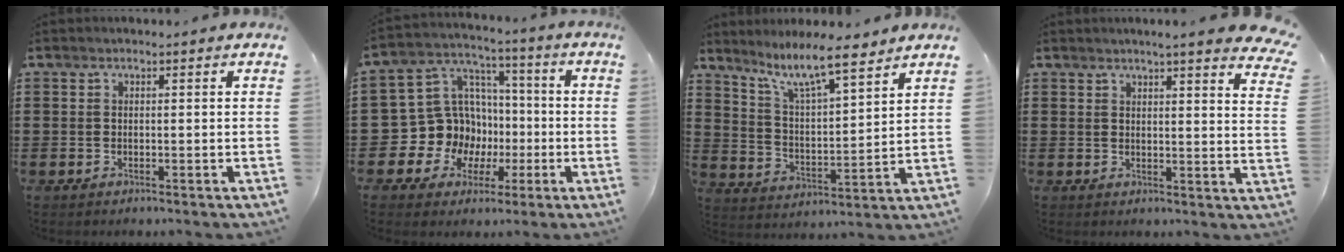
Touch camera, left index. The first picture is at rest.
{"total": 11.8, "force": [-1.7, 11.4, 2.6], "torque": [-0.107, -0.008, -0.017]}
{"total": 8.4, "force": [7.0, 1.2, 4.5], "torque": [-0.111, -0.030, 0.123]}
{"total": 3.8, "force": [3.4, -0.6, 1.5], "torque": [-0.035, -0.015, 0.058]}